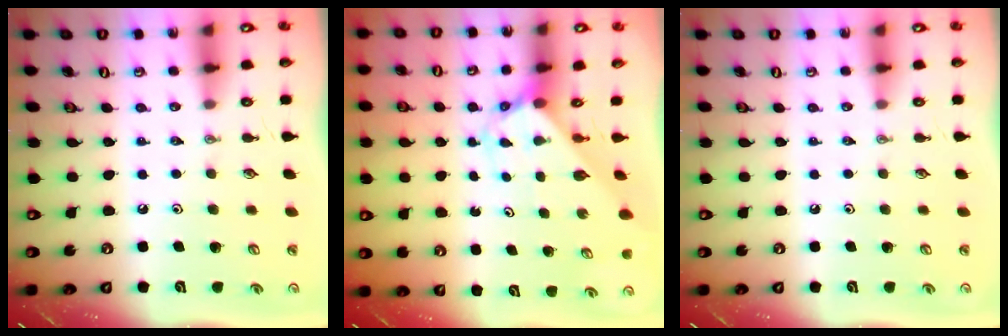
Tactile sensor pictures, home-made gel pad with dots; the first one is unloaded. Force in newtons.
{"total": 2.4, "press": 2.4, "slide": 0.2}
{"total": 0.0}